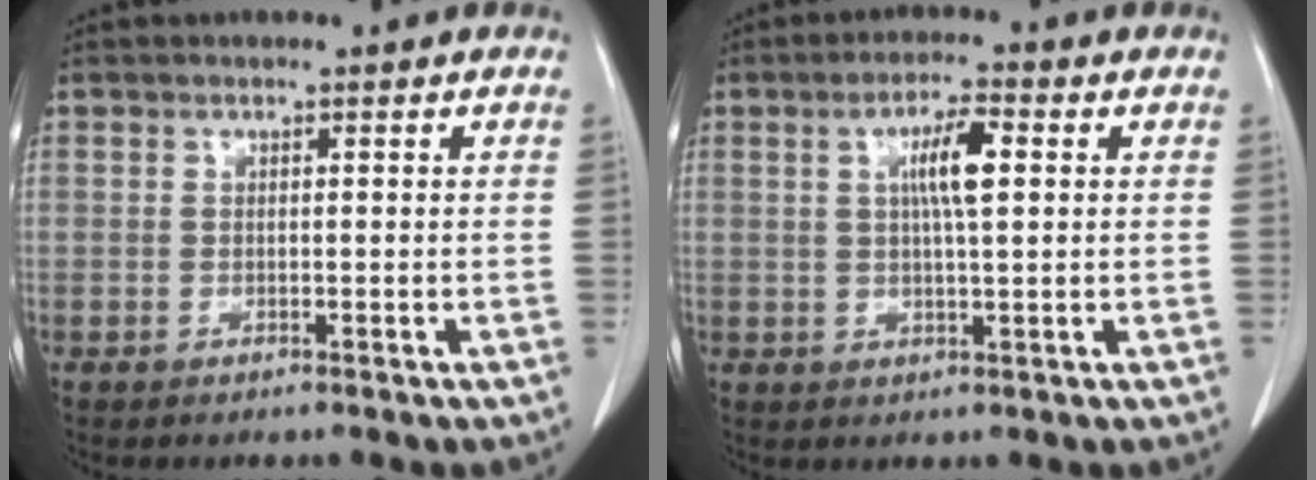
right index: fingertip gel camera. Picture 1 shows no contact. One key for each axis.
{"total": 5.8, "fx": 1.4, "fy": 0.8, "fz": 5.6, "tx": -0.101, "ty": 0.006, "tz": 0.025}